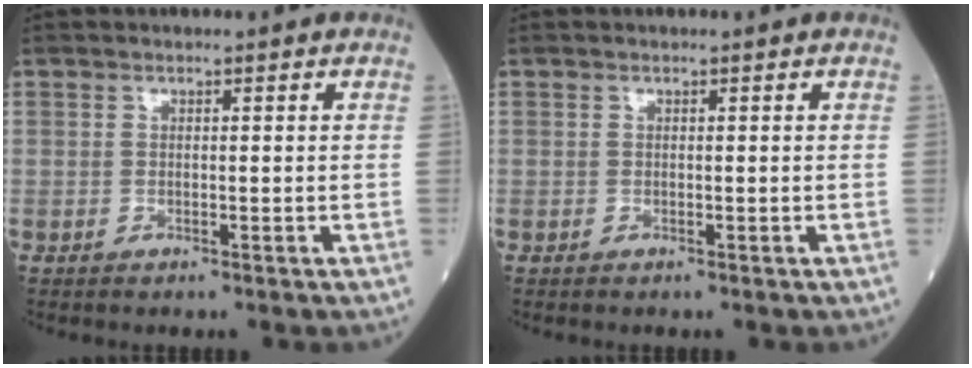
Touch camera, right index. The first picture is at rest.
{"total": 0.0}